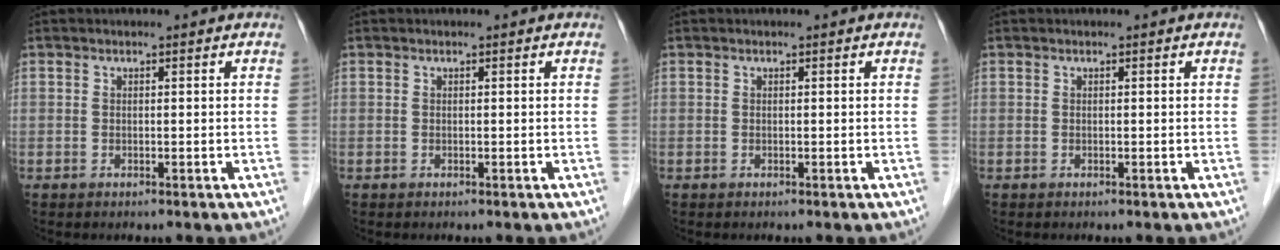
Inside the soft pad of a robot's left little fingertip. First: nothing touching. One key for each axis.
{"total": 0.0}
{"total": 0.0}
{"total": 0.0}